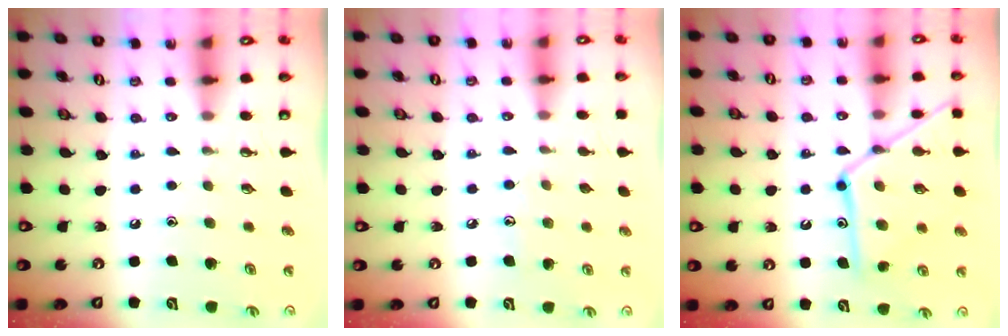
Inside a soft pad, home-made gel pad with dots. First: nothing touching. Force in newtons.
{"total": 6.1, "press": 6.1, "slide": 0.5}
{"total": 14.2, "press": 14.1, "slide": 0.9}